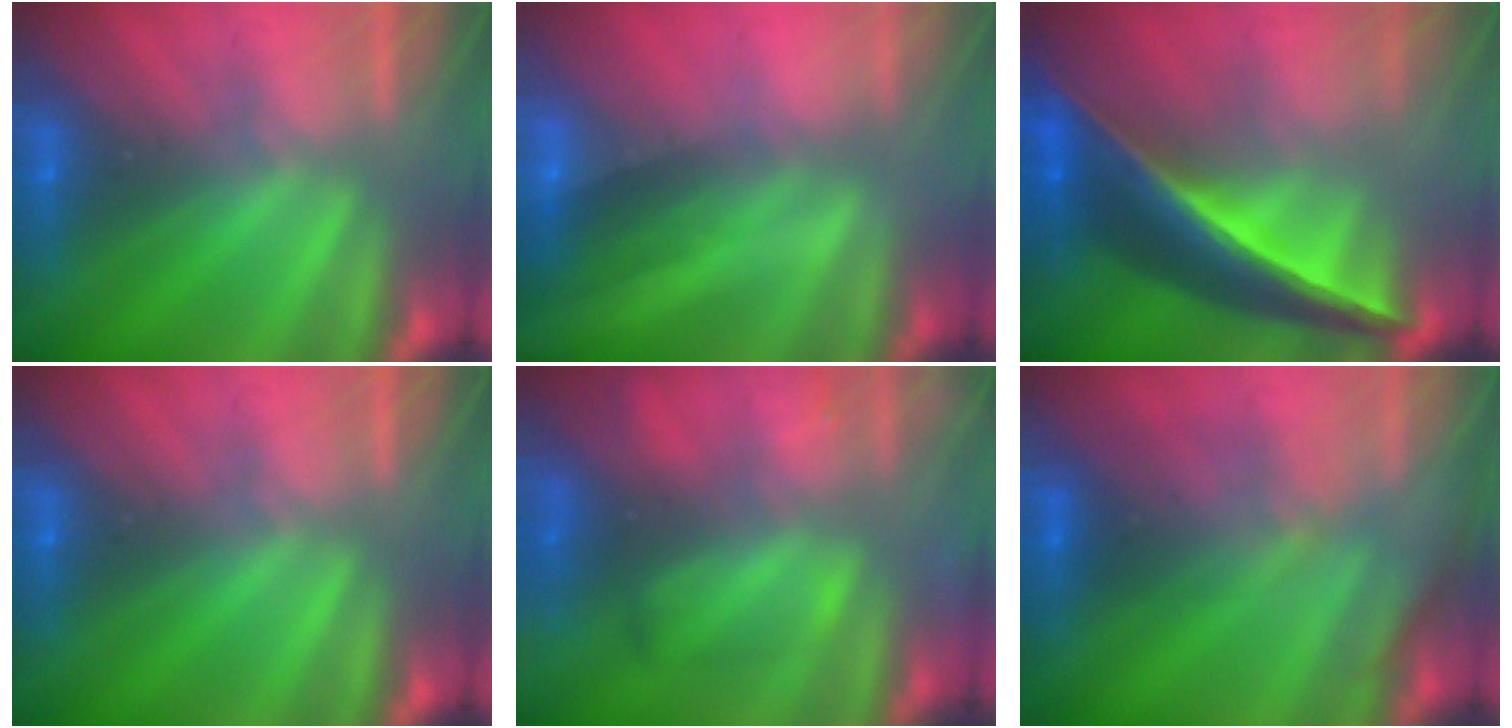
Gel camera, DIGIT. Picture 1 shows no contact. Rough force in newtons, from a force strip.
{"total": 2.1}
{"total": 7.9}
{"total": 0.0}
{"total": 8.7}
{"total": 2.8}